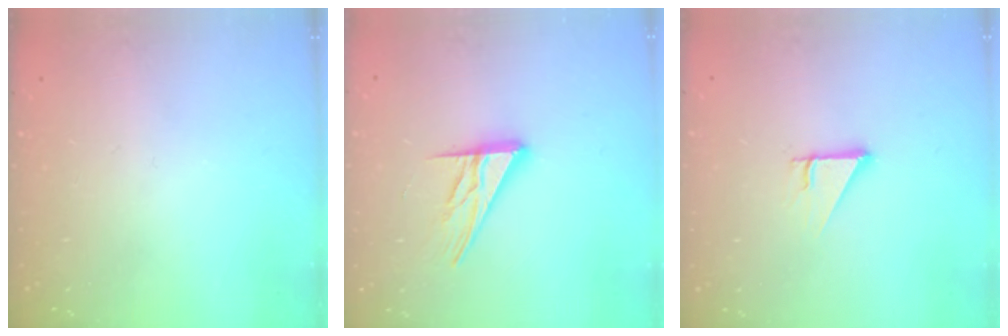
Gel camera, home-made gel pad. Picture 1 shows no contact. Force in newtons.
{"total": 12.6, "press": 12.5, "slide": 1.1}
{"total": 2.5, "press": 2.5, "slide": 0.2}